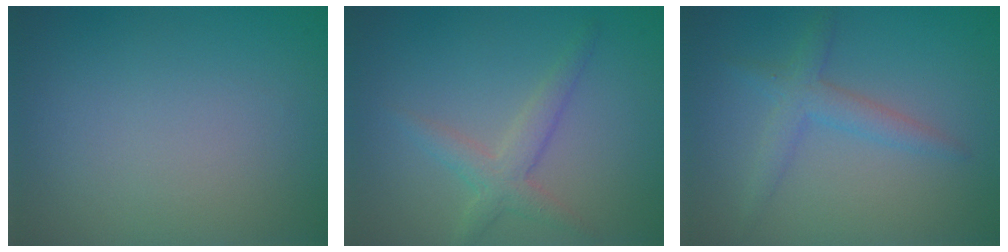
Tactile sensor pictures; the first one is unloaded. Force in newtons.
{"total": 2.5, "press": 2.5, "slide": 0.2}
{"total": 2.4, "press": 2.4, "slide": 0.3}